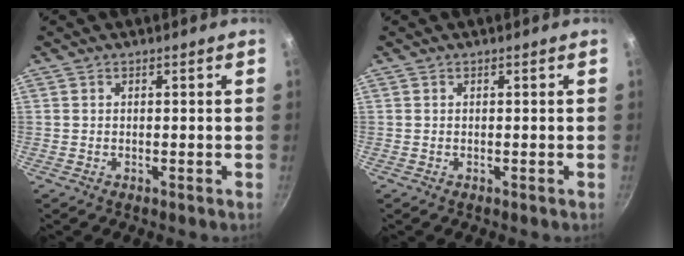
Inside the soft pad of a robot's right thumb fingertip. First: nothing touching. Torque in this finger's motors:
{"motor_torque": [-0.14, -0.02, 0.44, 0.09, 0.05]}